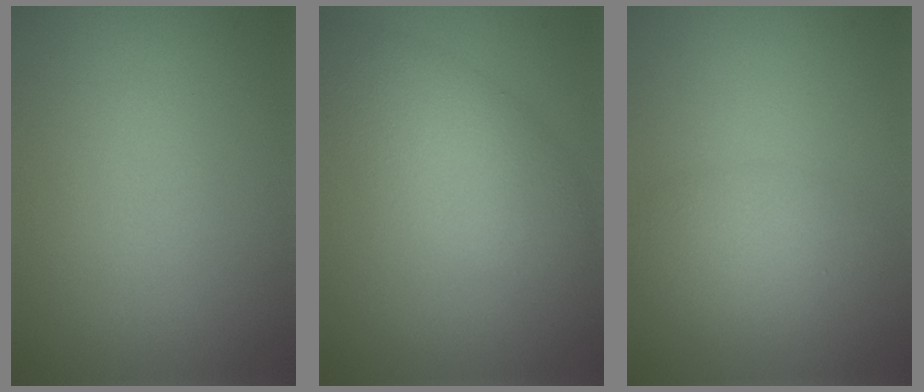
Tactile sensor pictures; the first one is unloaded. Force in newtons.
{"total": 5.6, "press": 5.6, "slide": 0.2}
{"total": 2.8, "press": 2.8, "slide": 0.2}